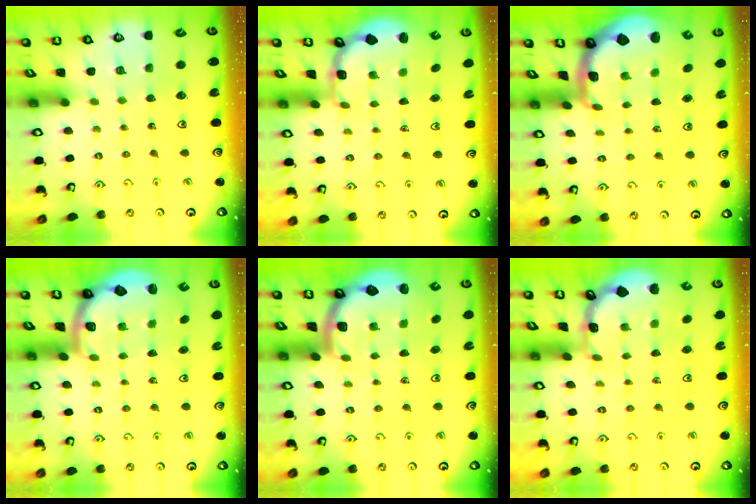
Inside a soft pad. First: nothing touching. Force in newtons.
{"total": 2.7, "press": 2.1, "slide": 1.7}
{"total": 1.7, "press": 1.7, "slide": 0.3}
{"total": 2.0, "press": 1.9, "slide": 0.5}
{"total": 1.9, "press": 1.8, "slide": 0.3}
{"total": 1.6, "press": 1.6, "slide": 0.2}